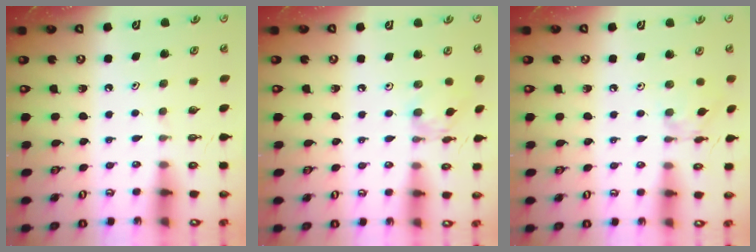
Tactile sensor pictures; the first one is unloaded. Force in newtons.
{"total": 3.6, "press": 3.6, "slide": 0.4}
{"total": 2.7, "press": 2.7, "slide": 0.2}